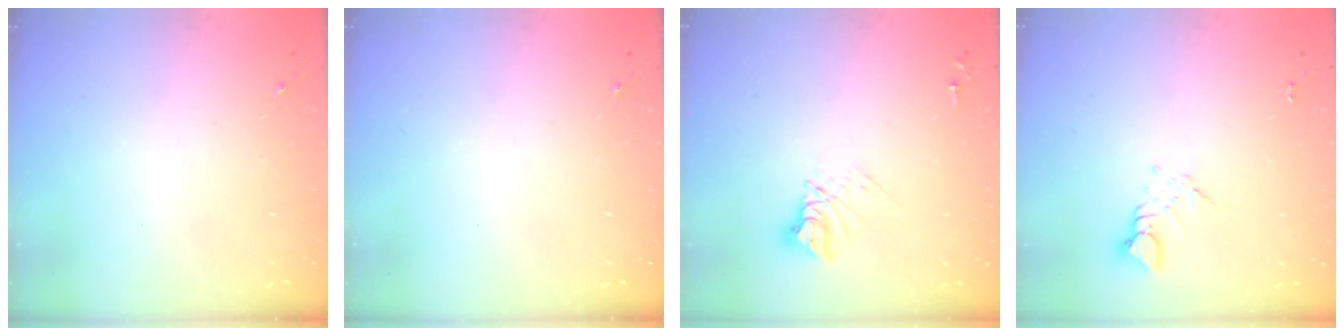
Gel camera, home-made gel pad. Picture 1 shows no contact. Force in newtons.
{"total": 0.0}
{"total": 8.4, "press": 8.4, "slide": 0.7}
{"total": 3.5, "press": 3.5, "slide": 0.3}